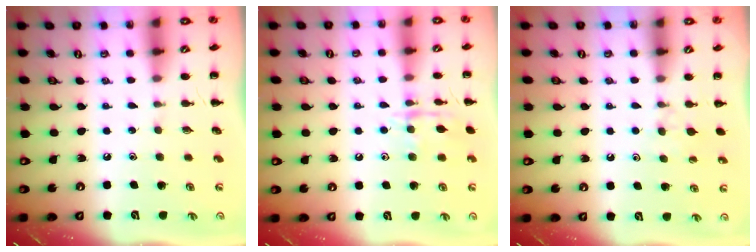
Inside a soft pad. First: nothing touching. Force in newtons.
{"total": 10.3, "press": 10.3, "slide": 0.6}
{"total": 4.7, "press": 4.3, "slide": 1.8}